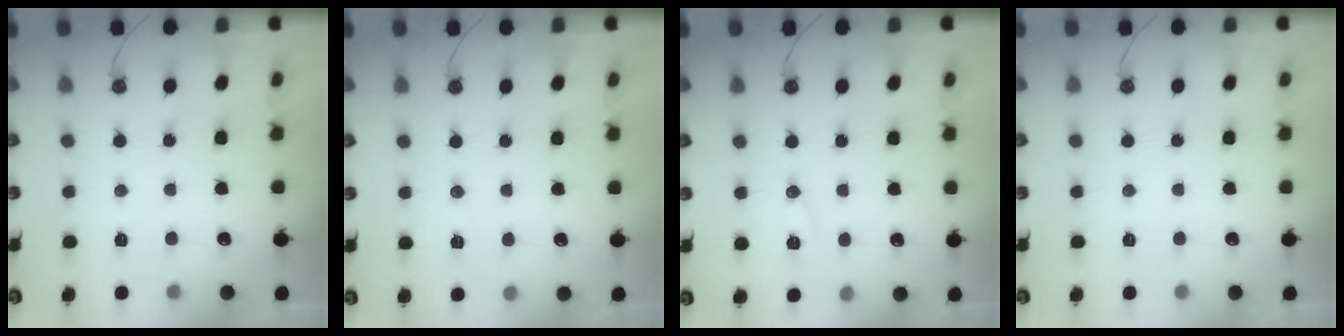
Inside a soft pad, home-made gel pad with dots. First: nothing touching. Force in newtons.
{"total": 5.4, "press": 3.0, "slide": 4.4}
{"total": 6.9, "press": 5.8, "slide": 3.7}
{"total": 0.0}